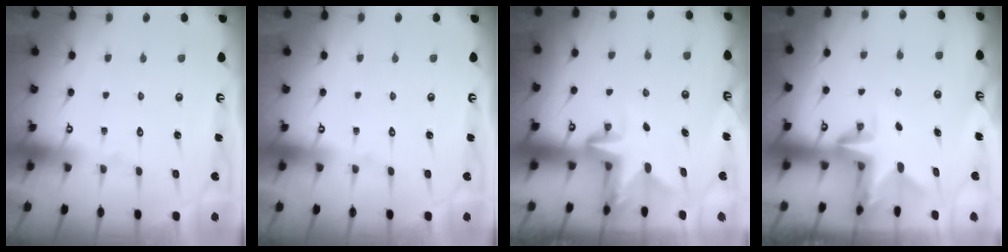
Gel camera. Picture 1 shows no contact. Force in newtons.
{"total": 0.0}
{"total": 3.0, "press": 3.0, "slide": 0.3}
{"total": 3.2, "press": 3.2, "slide": 0.3}